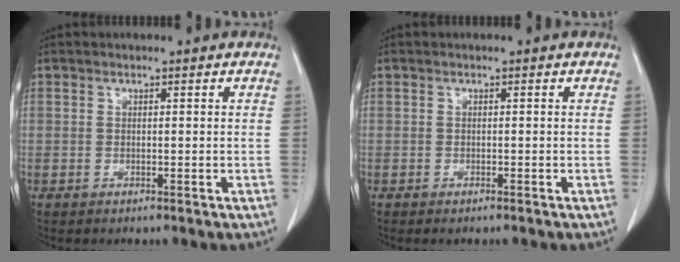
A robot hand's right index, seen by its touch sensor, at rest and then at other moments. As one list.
[{"total": 0.7, "force": [-0.6, 0.1, 0.3], "torque": [-0.011, -0.002, -0.007]}]